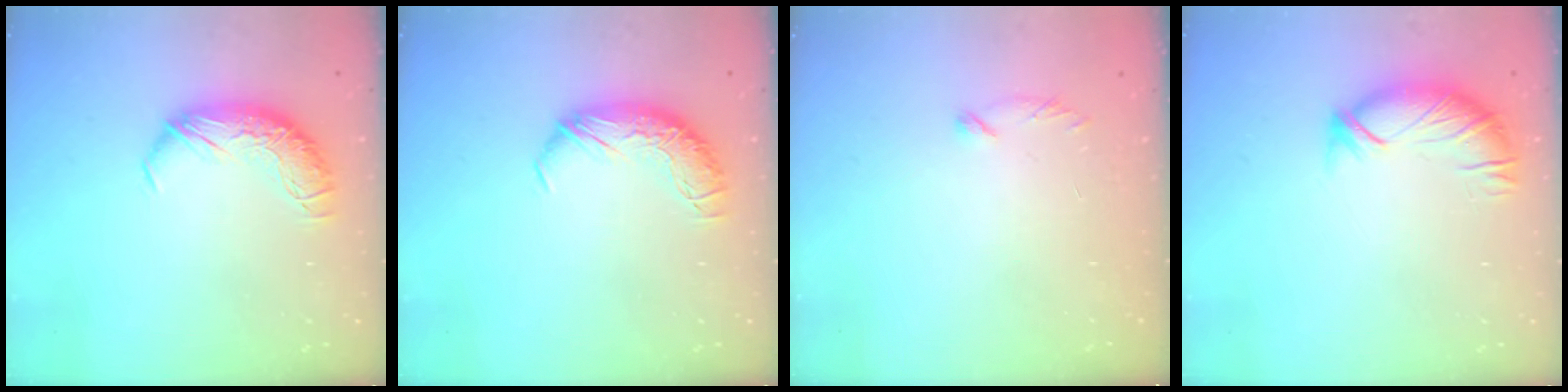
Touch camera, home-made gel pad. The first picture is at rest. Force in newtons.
{"total": 0.0}
{"total": 7.0, "press": 6.9, "slide": 0.9}
{"total": 3.6, "press": 3.3, "slide": 1.4}